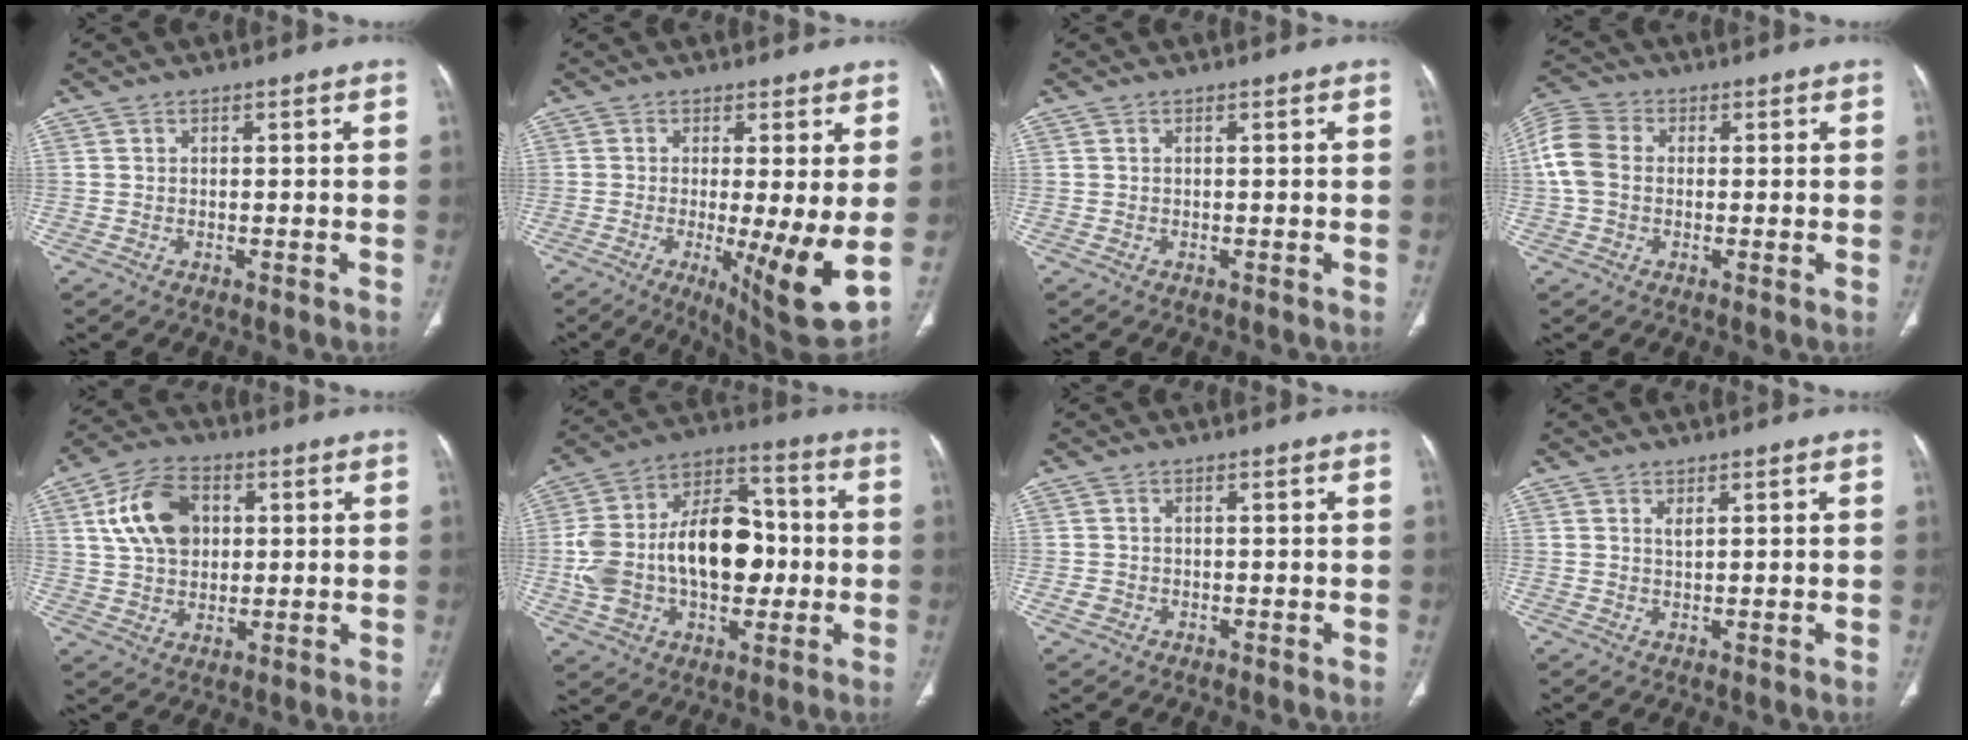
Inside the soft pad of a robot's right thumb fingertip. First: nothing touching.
{"total": 12.2, "force": [-1.4, 2.3, 11.9], "torque": [-0.182, -0.036, -0.018]}
{"total": 0.0}
{"total": 8.4, "force": [0.5, 6.2, 5.6], "torque": [-0.123, 0.020, 0.001]}
{"total": 12.3, "force": [3.2, 8.5, 8.2], "torque": [-0.130, 0.004, 0.056]}
{"total": 23.6, "force": [-1.1, 15.0, 18.3], "torque": [-0.309, 0.040, -0.007]}
{"total": 1.2, "force": [-0.4, 1.1, 0.4], "torque": [-0.009, 0.002, -0.006]}
{"total": 1.0, "force": [0.8, 0.1, 0.6], "torque": [-0.009, -0.006, 0.013]}